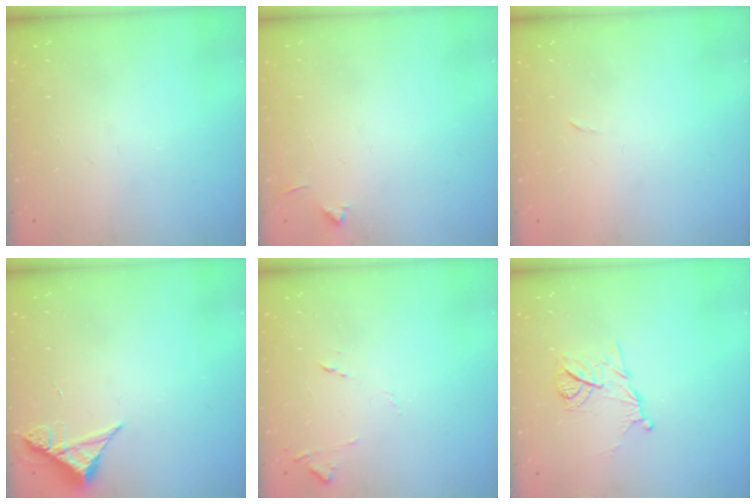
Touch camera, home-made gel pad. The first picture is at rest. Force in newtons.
{"total": 4.0, "press": 3.9, "slide": 0.5}
{"total": 2.3, "press": 2.3, "slide": 0.4}
{"total": 4.9, "press": 4.9, "slide": 0.4}
{"total": 8.2, "press": 8.2, "slide": 0.6}
{"total": 10.0, "press": 10.0, "slide": 1.0}